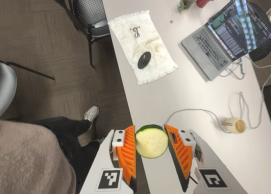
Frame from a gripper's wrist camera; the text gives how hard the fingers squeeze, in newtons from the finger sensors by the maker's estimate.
{"total": 9.4, "left": 9.3, "right": 9.6}